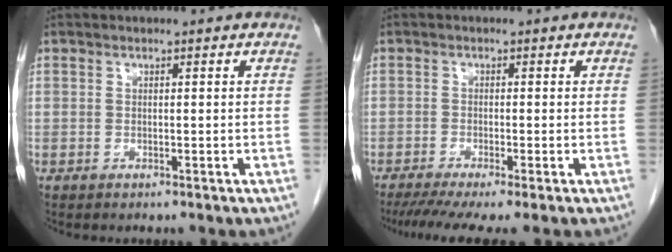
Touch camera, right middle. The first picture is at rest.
{"total": 7.6, "force": [-5.8, 0.2, 4.9], "torque": [-0.070, -0.017, -0.094]}